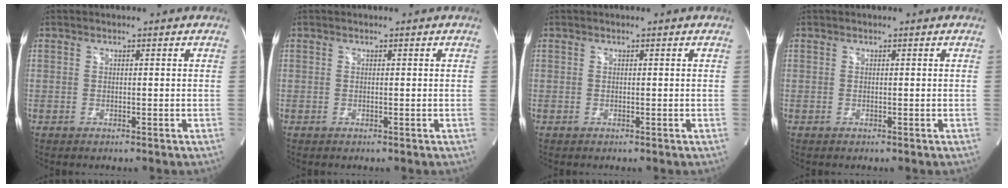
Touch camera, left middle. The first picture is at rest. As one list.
[{"total": 0.0}, {"total": 0.0}, {"total": 0.0}]